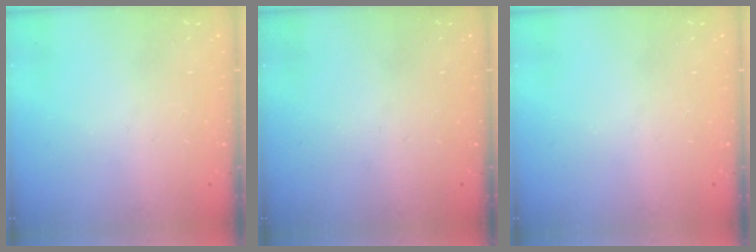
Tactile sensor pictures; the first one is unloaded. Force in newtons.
{"total": 0.0}
{"total": 0.0}